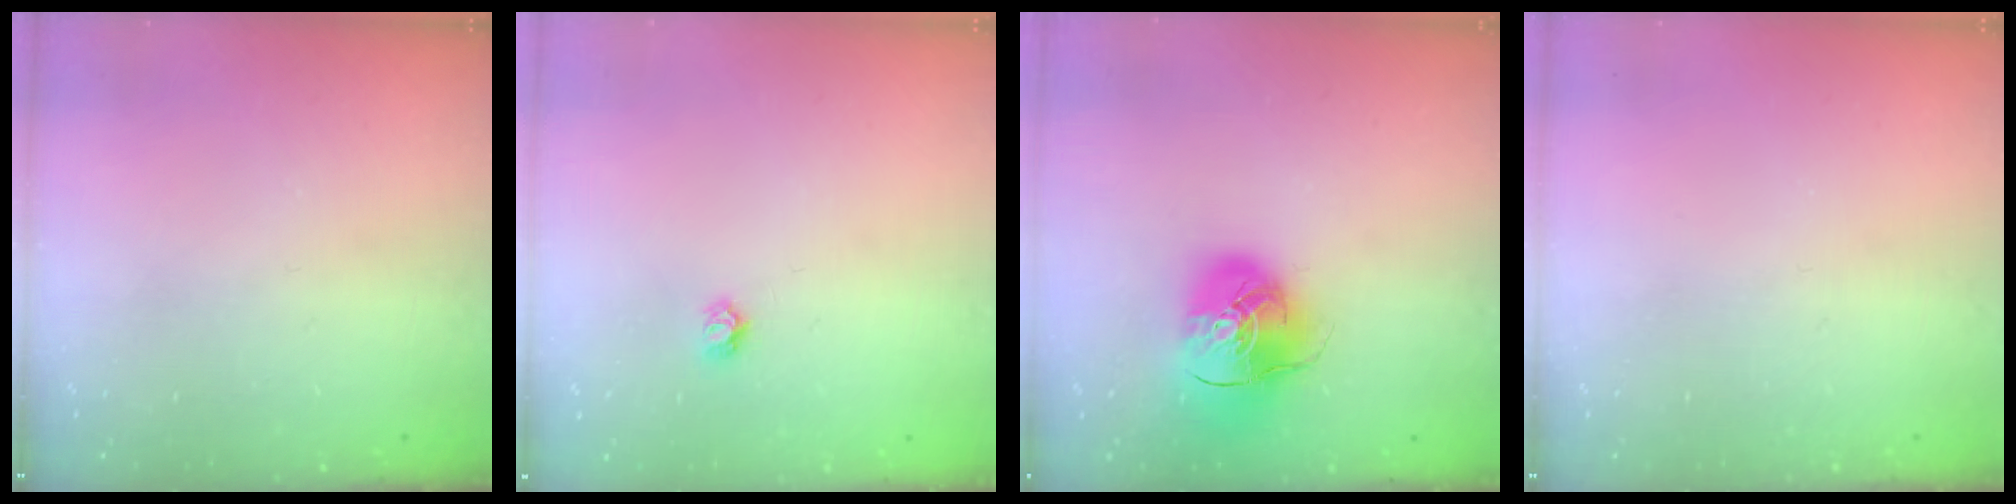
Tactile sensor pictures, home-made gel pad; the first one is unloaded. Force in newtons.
{"total": 3.8, "press": 3.8, "slide": 0.3}
{"total": 13.4, "press": 13.3, "slide": 2.0}
{"total": 0.0}